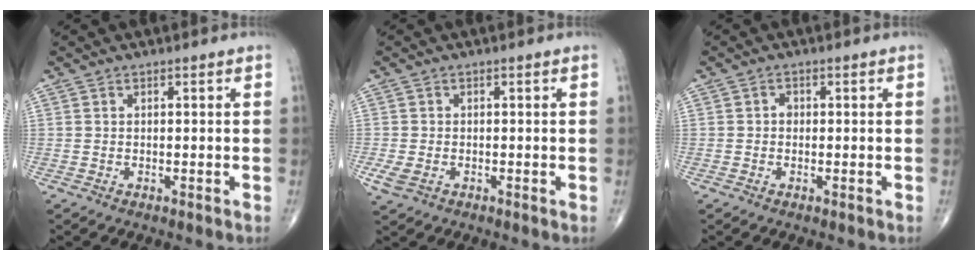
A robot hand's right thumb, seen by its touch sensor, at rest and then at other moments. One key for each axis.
{"total": 3.0, "fx": -1.0, "fy": 2.0, "fz": 2.0, "tx": -0.045, "ty": -0.005, "tz": -0.017}
{"total": 1.1, "fx": -0.1, "fy": 1.0, "fz": 0.6, "tx": -0.002, "ty": 0.004, "tz": -0.005}